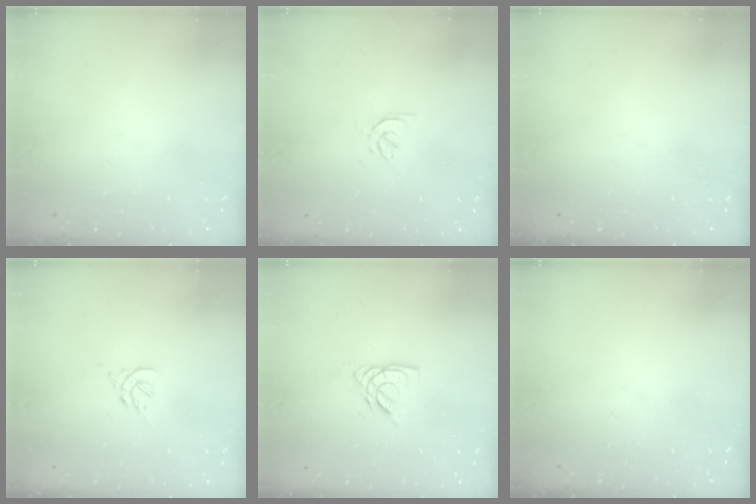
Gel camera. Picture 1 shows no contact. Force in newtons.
{"total": 2.2, "press": 2.1, "slide": 0.7}
{"total": 0.0}
{"total": 2.3, "press": 2.2, "slide": 0.5}
{"total": 4.7, "press": 4.7, "slide": 0.4}
{"total": 0.0}